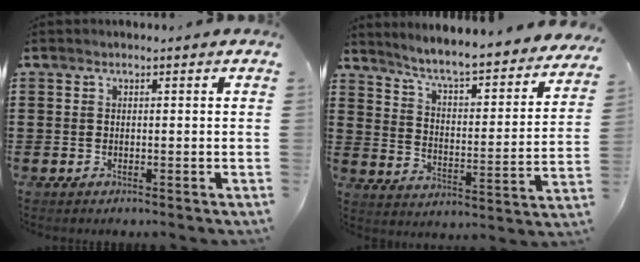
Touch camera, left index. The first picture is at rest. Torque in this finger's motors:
{"motor_torque": [1.32, 0.28, 0.84, 0.21]}